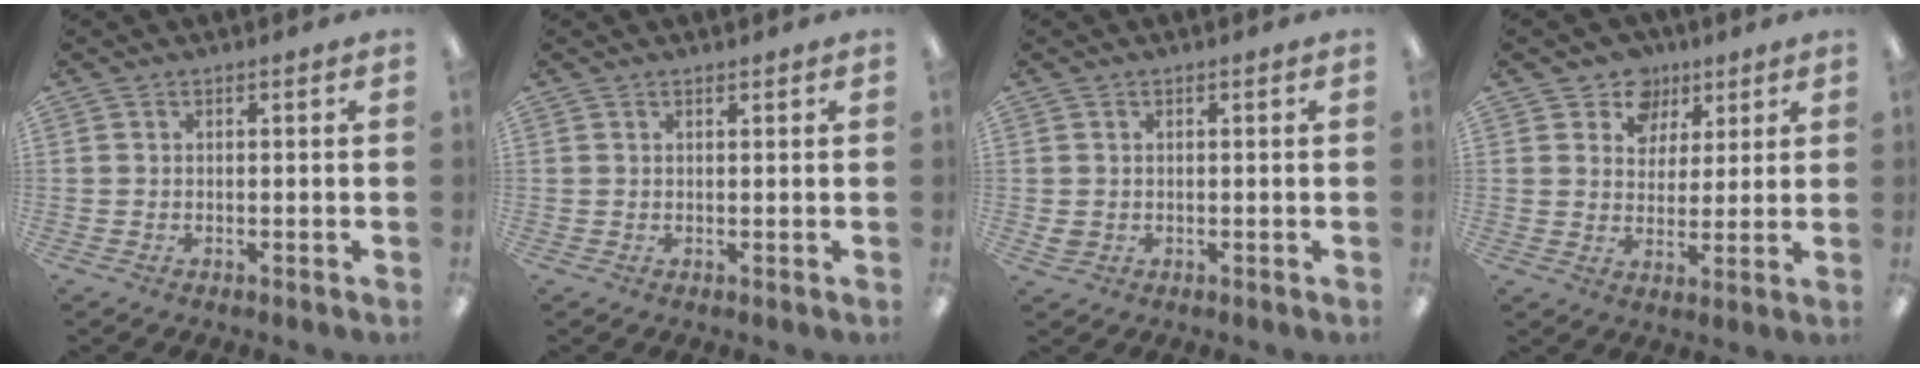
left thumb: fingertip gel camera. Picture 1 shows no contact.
{"total": 0.6, "force": [0.6, 0.1, 0.1], "torque": [-0.004, 0.000, 0.011]}
{"total": 1.6, "force": [0.4, 1.4, 0.8], "torque": [-0.008, 0.000, 0.005]}
{"total": 8.3, "force": [5.0, 6.5, 1.2], "torque": [-0.020, -0.032, 0.090]}